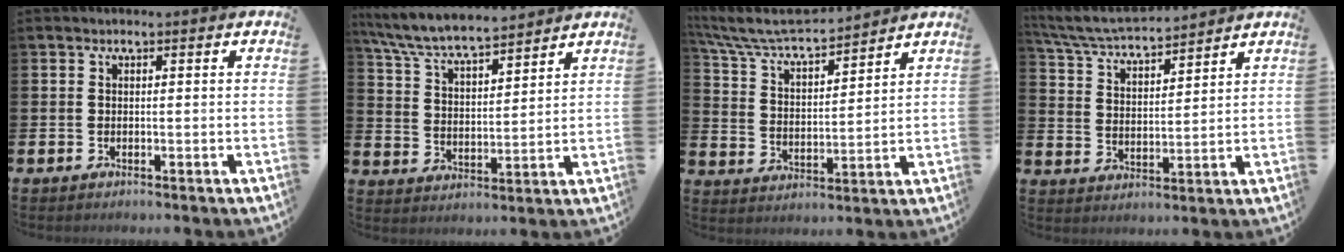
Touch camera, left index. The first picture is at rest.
{"total": 7.1, "force": [6.7, 0.8, 2.0], "torque": [-0.069, -0.043, 0.118]}
{"total": 7.3, "force": [6.8, 1.2, 2.4], "torque": [-0.083, -0.046, 0.118]}
{"total": 5.7, "force": [5.5, 0.6, 1.3], "torque": [-0.054, -0.034, 0.096]}